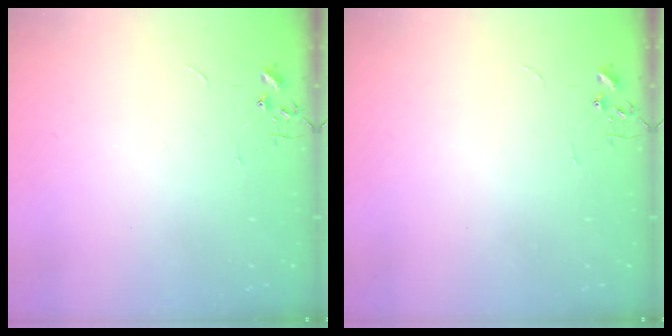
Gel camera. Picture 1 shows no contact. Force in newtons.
{"total": 0.0}